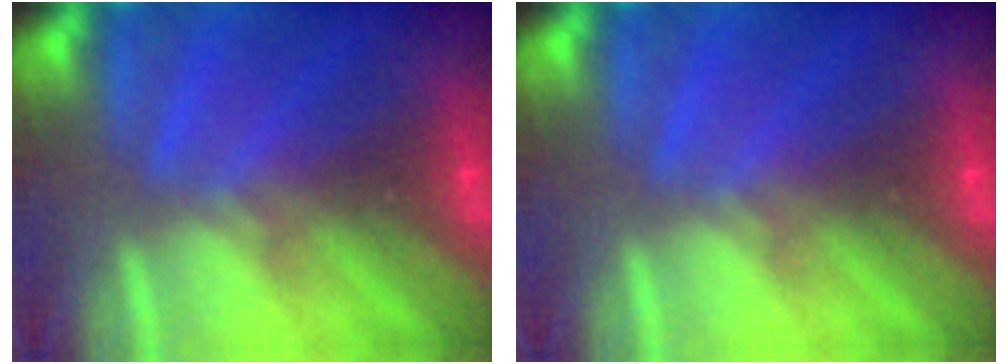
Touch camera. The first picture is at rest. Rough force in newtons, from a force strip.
{"total": 0.0}